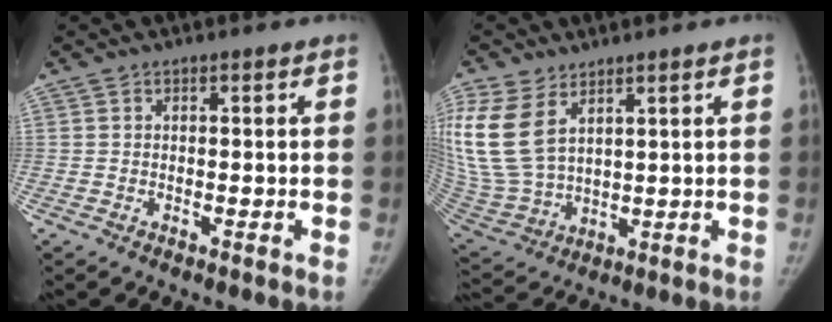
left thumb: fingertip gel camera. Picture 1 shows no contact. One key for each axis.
{"total": 16.3, "fx": 7.1, "fy": 9.8, "fz": 10.9, "tx": -0.246, "ty": -0.025, "tz": 0.155}